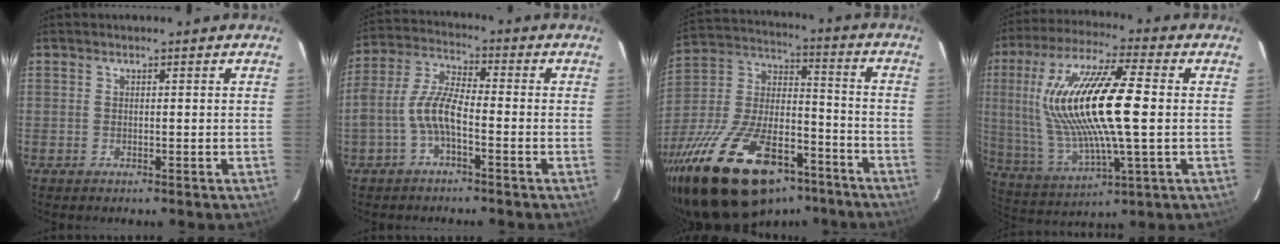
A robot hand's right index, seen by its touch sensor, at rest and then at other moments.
{"total": 7.2, "force": [-2.9, 2.5, 6.1], "torque": [-0.137, 0.015, -0.059]}
{"total": 29.6, "force": [-19.0, 13.3, 18.4], "torque": [-0.359, -0.008, -0.299]}
{"total": 20.9, "force": [2.0, 4.8, 20.3], "torque": [-0.394, 0.003, 0.047]}